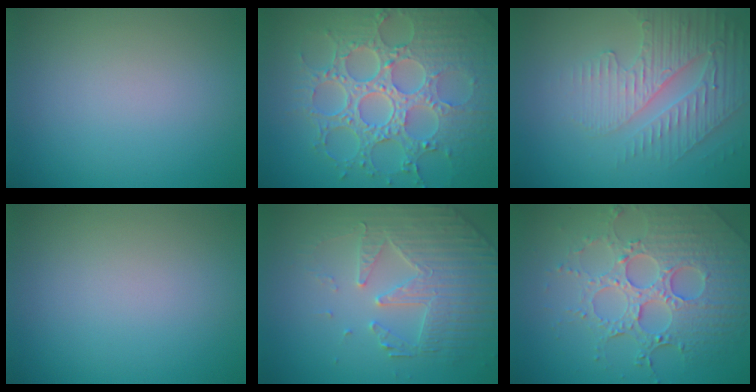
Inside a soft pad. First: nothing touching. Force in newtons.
{"total": 8.9, "press": 6.5, "slide": 6.1}
{"total": 3.9, "press": 3.7, "slide": 1.2}
{"total": 0.0}
{"total": 4.4, "press": 4.2, "slide": 1.4}
{"total": 6.9, "press": 5.3, "slide": 4.5}